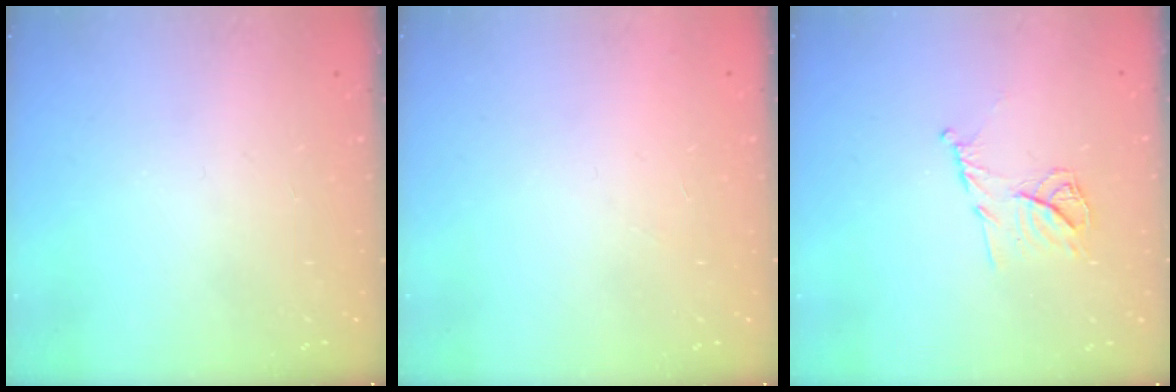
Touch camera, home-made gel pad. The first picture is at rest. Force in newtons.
{"total": 4.9, "press": 4.8, "slide": 0.5}
{"total": 9.8, "press": 9.8, "slide": 0.6}